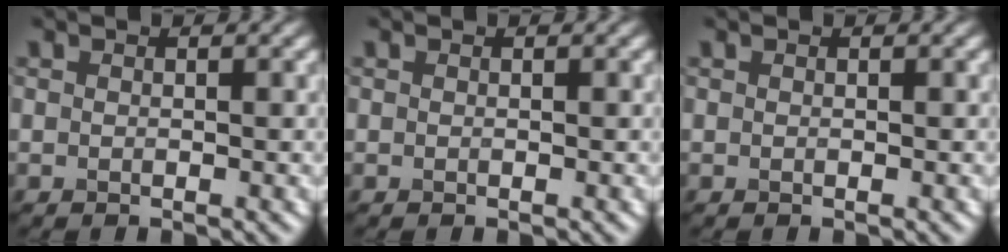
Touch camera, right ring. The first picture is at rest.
{"total": 0.0}
{"total": 0.0}